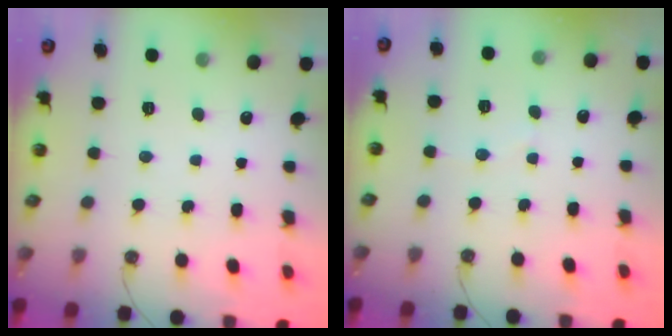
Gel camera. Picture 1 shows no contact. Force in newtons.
{"total": 4.2, "press": 4.2, "slide": 0.4}